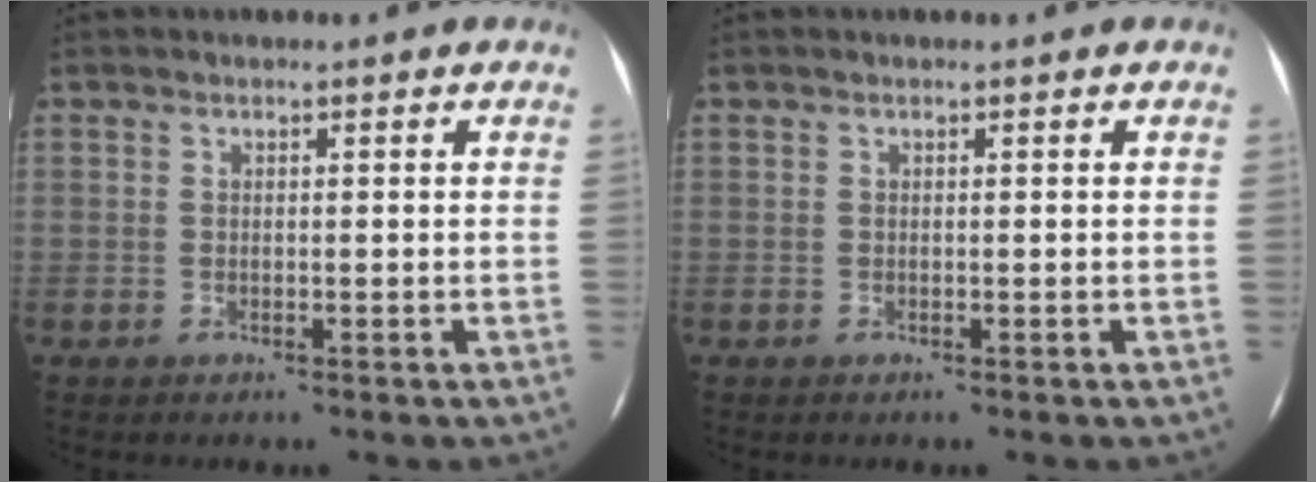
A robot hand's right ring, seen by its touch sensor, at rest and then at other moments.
{"total": 0.0}